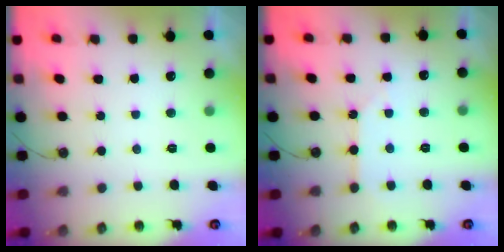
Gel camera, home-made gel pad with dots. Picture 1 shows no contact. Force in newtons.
{"total": 2.8, "press": 2.8, "slide": 0.5}